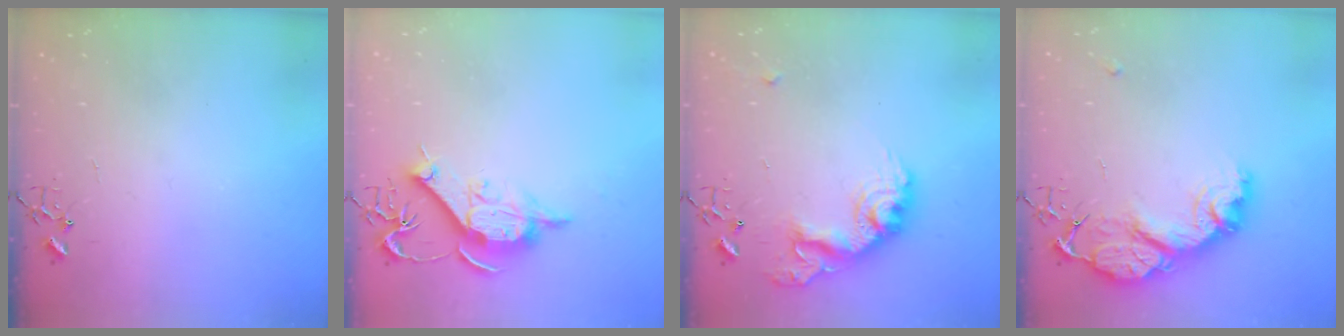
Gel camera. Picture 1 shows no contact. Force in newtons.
{"total": 11.7, "press": 11.7, "slide": 0.6}
{"total": 17.2, "press": 17.2, "slide": 1.2}
{"total": 15.8, "press": 15.8, "slide": 1.3}